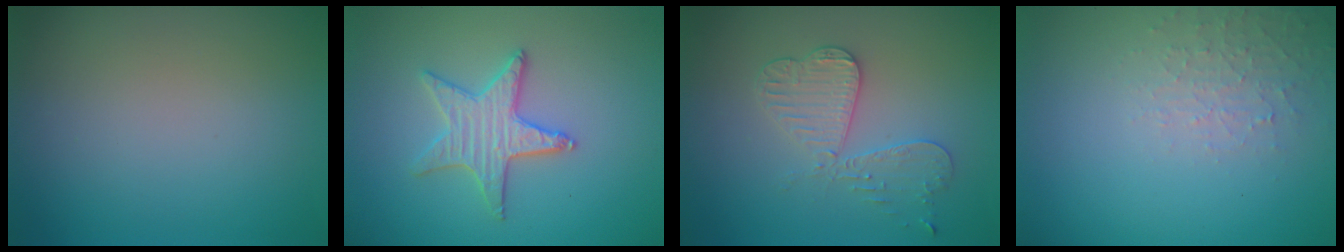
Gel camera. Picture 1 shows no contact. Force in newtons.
{"total": 3.4, "press": 3.3, "slide": 0.7}
{"total": 3.3, "press": 3.2, "slide": 0.8}
{"total": 2.1, "press": 2.0, "slide": 0.5}